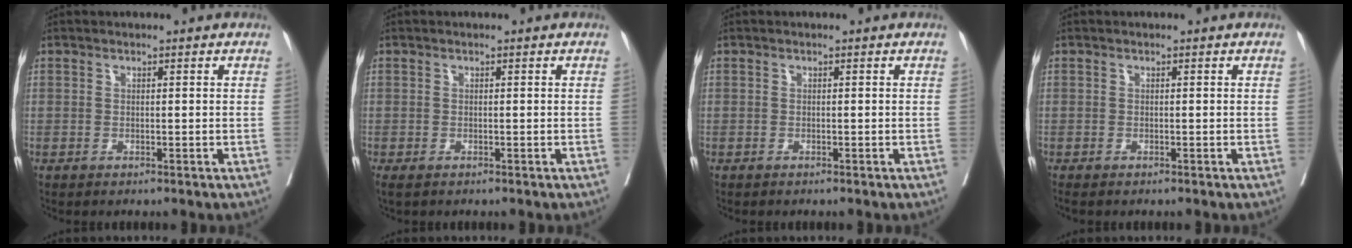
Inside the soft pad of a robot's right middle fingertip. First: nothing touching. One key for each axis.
{"total": 1.3, "fx": -1.0, "fy": 0.4, "fz": 0.7, "tx": -0.010, "ty": -0.006, "tz": -0.015}
{"total": 0.0}
{"total": 1.2, "fx": -1.1, "fy": 0.1, "fz": 0.6, "tx": -0.009, "ty": -0.004, "tz": -0.016}